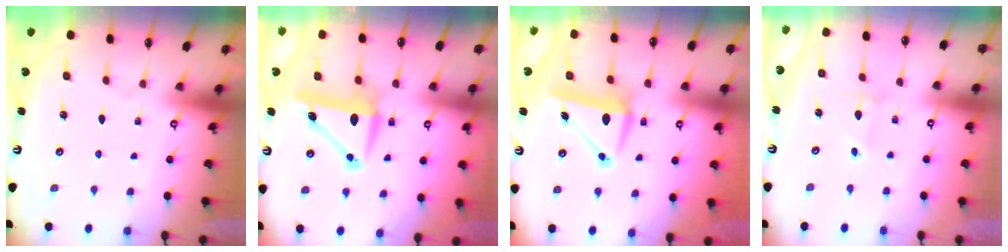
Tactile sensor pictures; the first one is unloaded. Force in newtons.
{"total": 9.6, "press": 9.5, "slide": 1.4}
{"total": 10.7, "press": 10.6, "slide": 1.2}
{"total": 2.4, "press": 2.4, "slide": 0.2}